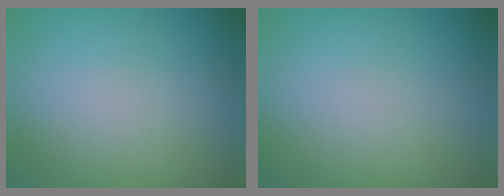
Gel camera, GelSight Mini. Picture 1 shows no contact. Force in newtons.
{"total": 0.0}